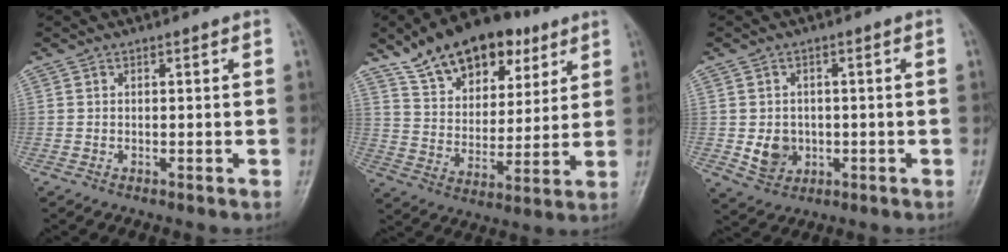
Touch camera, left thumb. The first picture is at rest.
{"total": 18.6, "force": [11.4, 10.7, 10.0], "torque": [-0.123, -0.030, 0.194]}
{"total": 5.3, "force": [-0.7, 4.6, 2.5], "torque": [-0.022, 0.003, -0.003]}